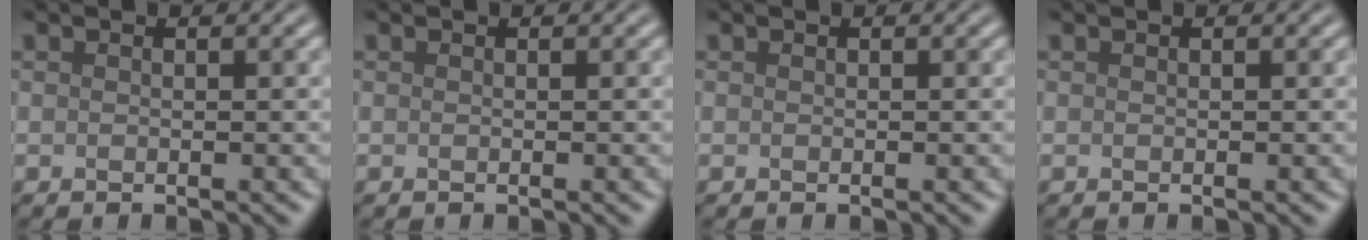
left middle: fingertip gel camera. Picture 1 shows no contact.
{"total": 0.0}
{"total": 0.0}
{"total": 0.0}